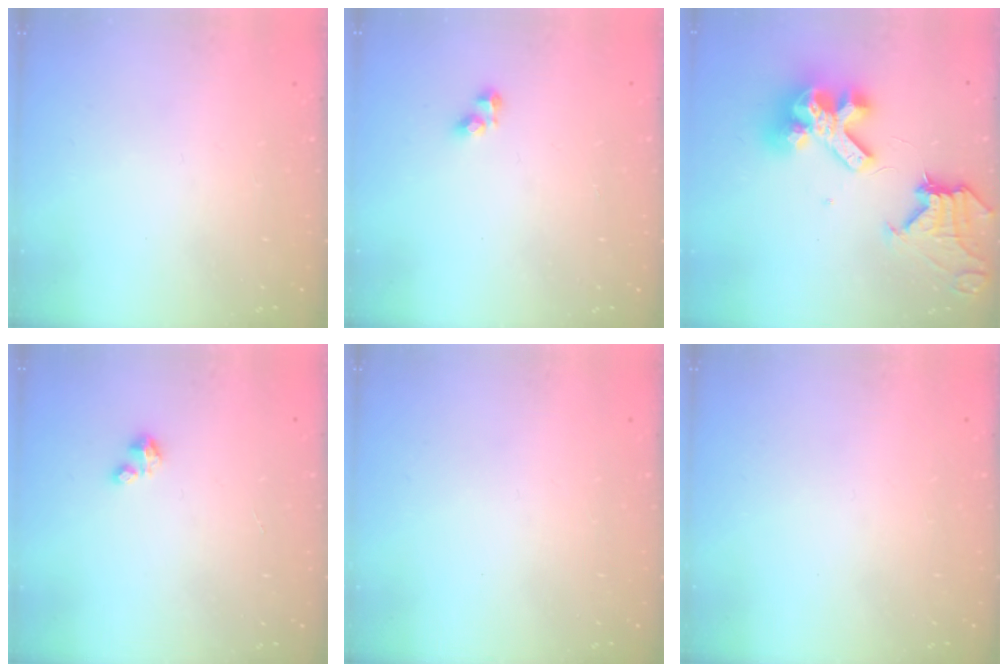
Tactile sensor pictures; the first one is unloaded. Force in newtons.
{"total": 2.8, "press": 2.8, "slide": 0.3}
{"total": 17.9, "press": 17.8, "slide": 2.2}
{"total": 0.9, "press": 0.9, "slide": 0.2}
{"total": 0.0}
{"total": 0.0}